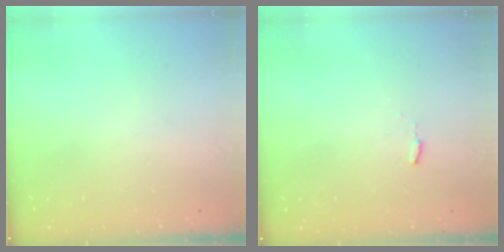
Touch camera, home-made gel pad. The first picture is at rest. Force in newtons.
{"total": 4.3, "press": 4.3, "slide": 0.4}